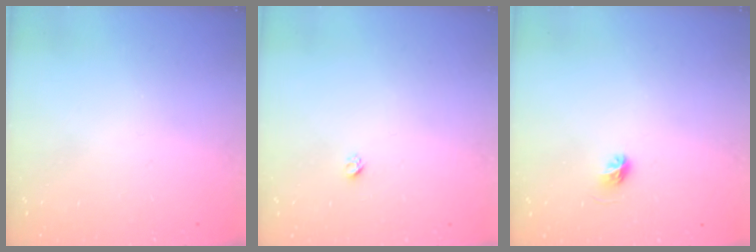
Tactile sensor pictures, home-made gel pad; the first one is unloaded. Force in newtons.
{"total": 1.9, "press": 1.9, "slide": 0.1}
{"total": 4.5, "press": 4.3, "slide": 1.4}